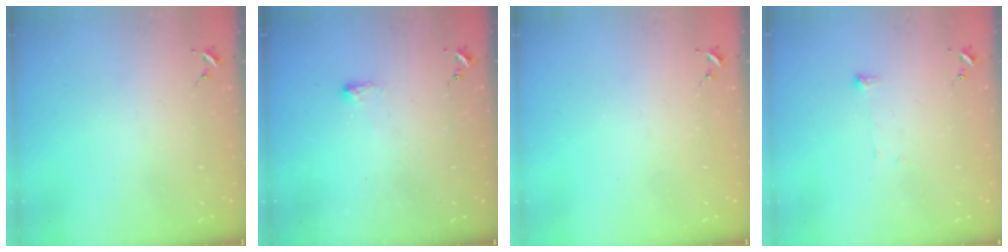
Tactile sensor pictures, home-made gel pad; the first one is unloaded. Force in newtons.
{"total": 2.3, "press": 2.2, "slide": 0.8}
{"total": 0.0}
{"total": 4.3, "press": 4.2, "slide": 0.5}